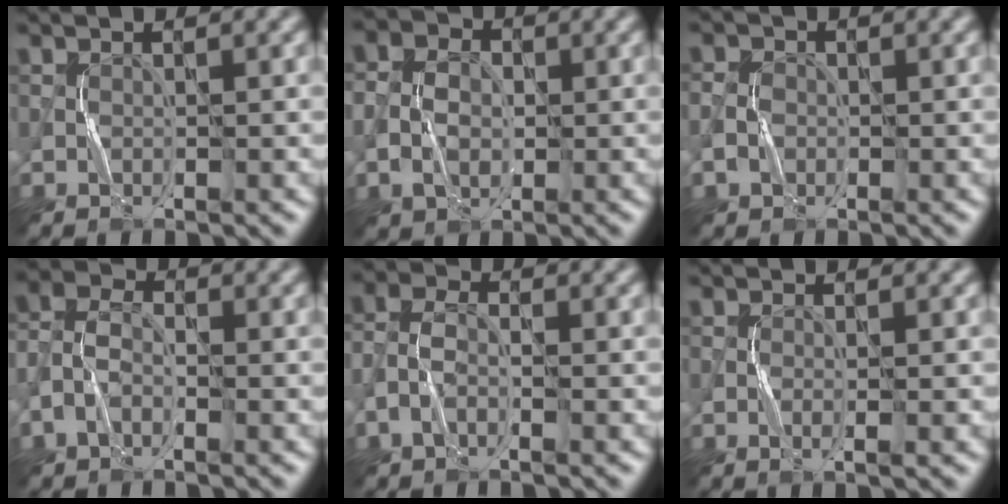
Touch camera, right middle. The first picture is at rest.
{"total": 3.2, "force": [-0.3, 2.5, 2.0], "torque": [-0.038, 0.001, -0.004]}
{"total": 1.4, "force": [-0.4, 1.2, 0.7], "torque": [-0.019, -0.003, -0.005]}
{"total": 3.2, "force": [-1.2, 2.1, 2.1], "torque": [-0.053, 0.007, -0.035]}
{"total": 2.4, "force": [-1.0, 1.3, 1.8], "torque": [-0.048, 0.005, -0.029]}
{"total": 0.8, "force": [-0.2, -0.2, 0.8], "torque": [-0.021, -0.002, -0.004]}